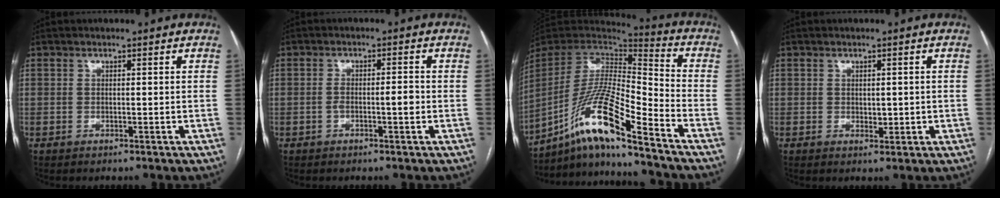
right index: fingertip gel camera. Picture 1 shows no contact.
{"total": 2.6, "force": [-0.7, 0.5, 2.5], "torque": [-0.042, 0.008, -0.008]}
{"total": 16.7, "force": [-11.9, 0.5, 11.8], "torque": [-0.240, 0.002, -0.219]}
{"total": 1.8, "force": [0.1, 1.1, 1.4], "torque": [-0.019, -0.002, 0.008]}